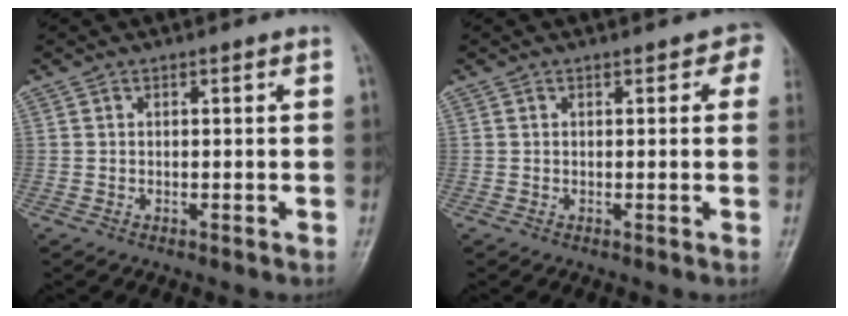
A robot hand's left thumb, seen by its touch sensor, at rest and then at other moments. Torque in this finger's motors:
{"motor_torque": [0.13, 0.25, 0.12, -0.17, 0.00]}